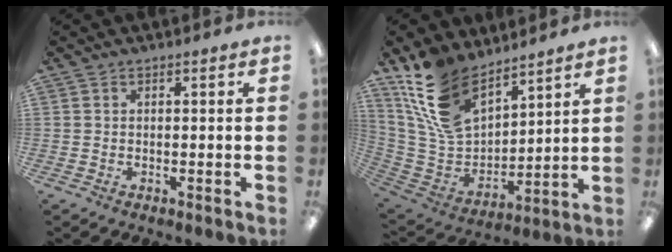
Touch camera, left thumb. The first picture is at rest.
{"total": 17.9, "force": [12.2, 9.5, 9.1], "torque": [-0.208, -0.056, 0.235]}